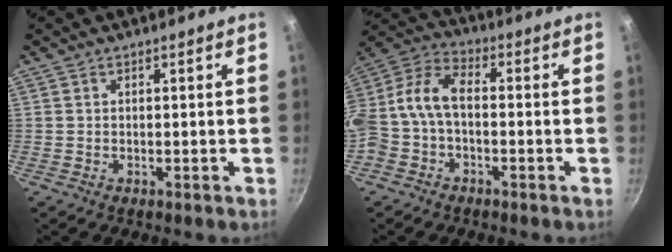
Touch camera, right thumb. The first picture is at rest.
{"total": 10.2, "force": [-1.7, 6.5, 7.6], "torque": [-0.153, 0.048, -0.048]}